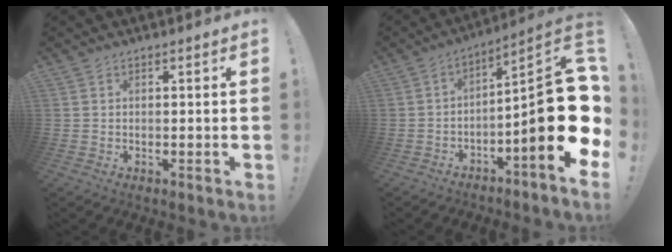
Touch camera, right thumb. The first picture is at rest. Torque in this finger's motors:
{"motor_torque": [2.39, 2.62, 1.45, -1.32, 0.08]}